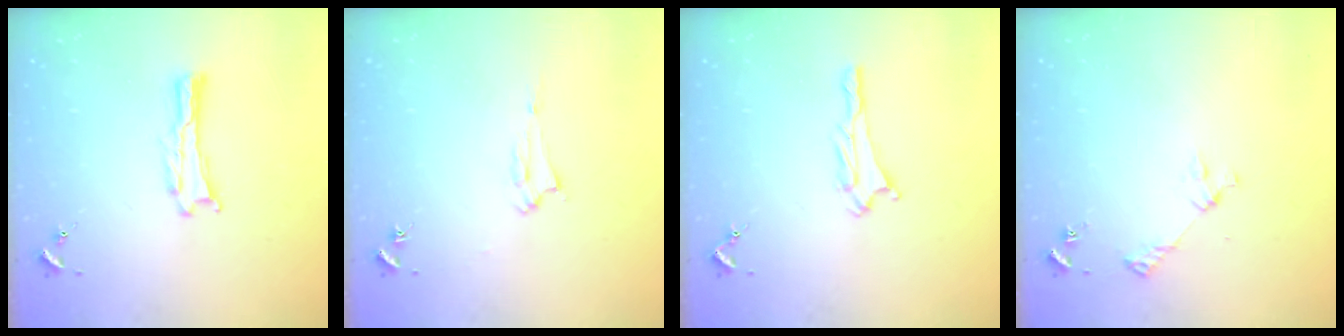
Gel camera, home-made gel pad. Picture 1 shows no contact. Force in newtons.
{"total": 1.6, "press": 1.6, "slide": 0.2}
{"total": 2.1, "press": 2.1, "slide": 0.3}
{"total": 3.0, "press": 3.0, "slide": 0.2}